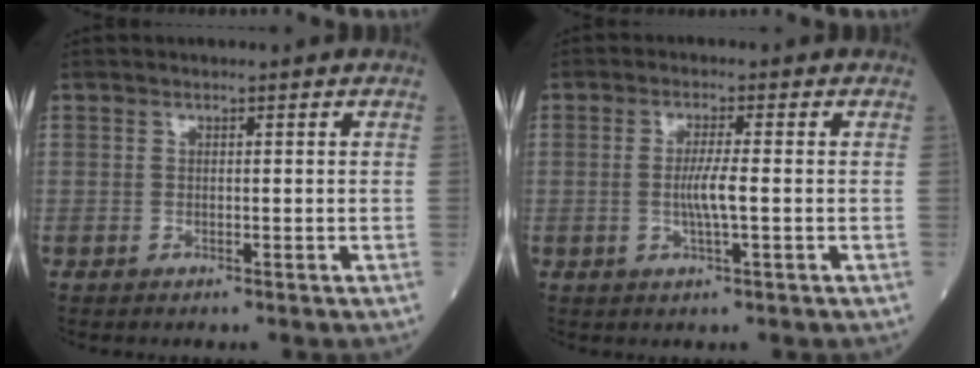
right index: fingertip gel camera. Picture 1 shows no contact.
{"total": 3.6, "force": [-0.4, -0.1, 3.6], "torque": [-0.073, -0.004, -0.009]}